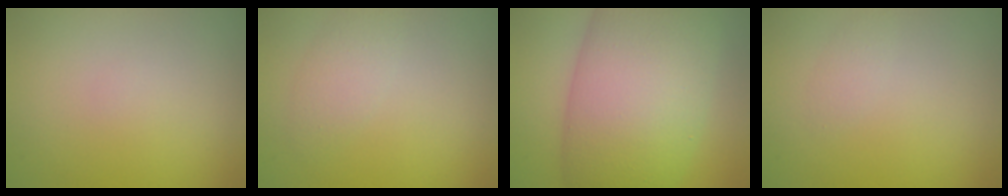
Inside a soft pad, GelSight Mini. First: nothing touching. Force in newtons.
{"total": 2.2, "press": 2.2, "slide": 0.1}
{"total": 13.7, "press": 13.7, "slide": 0.3}
{"total": 0.9, "press": 0.9, "slide": 0.0}